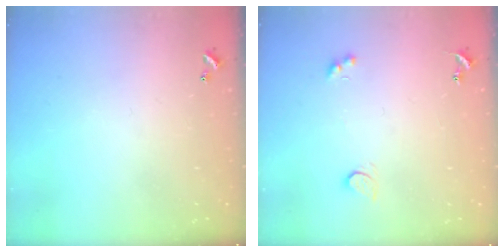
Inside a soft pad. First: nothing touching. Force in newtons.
{"total": 2.8, "press": 2.8, "slide": 0.5}